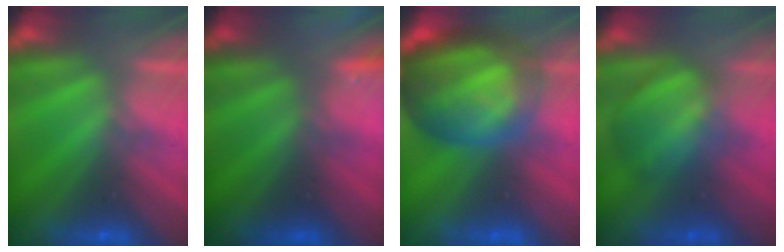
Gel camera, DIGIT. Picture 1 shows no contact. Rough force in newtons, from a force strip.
{"total": 9.1}
{"total": 7.2}
{"total": 2.8}